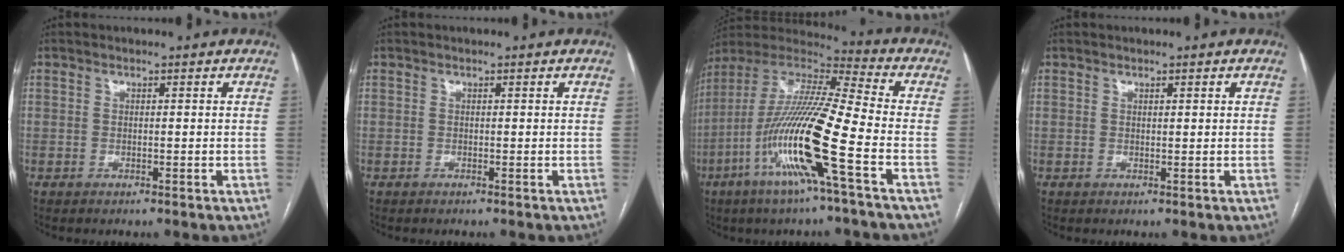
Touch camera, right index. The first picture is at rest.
{"total": 0.0}
{"total": 18.7, "force": [-6.6, -0.1, 17.5], "torque": [-0.357, -0.016, -0.136]}
{"total": 0.5, "force": [0.4, 0.0, 0.4], "torque": [-0.007, 0.000, 0.005]}